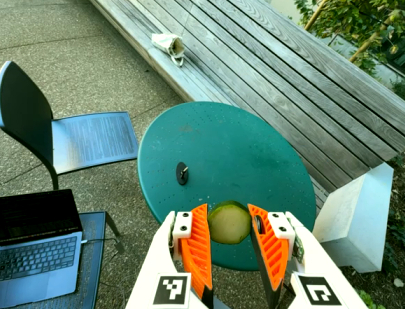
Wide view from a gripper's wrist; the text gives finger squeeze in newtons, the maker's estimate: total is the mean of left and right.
{"total": 10.5, "left": 10.7, "right": 10.2}